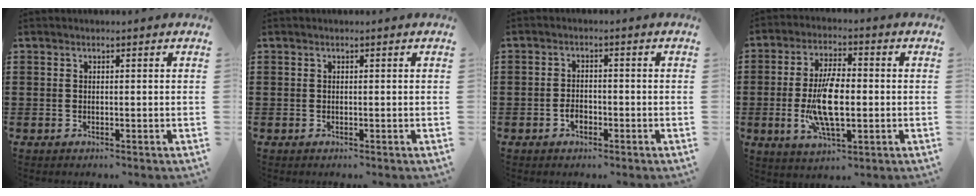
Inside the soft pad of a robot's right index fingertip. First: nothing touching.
{"total": 0.0}
{"total": 2.0, "force": [-1.1, 1.2, 1.3], "torque": [-0.027, 0.001, -0.021]}
{"total": 10.7, "force": [-1.3, 4.1, 9.8], "torque": [-0.214, -0.011, -0.026]}